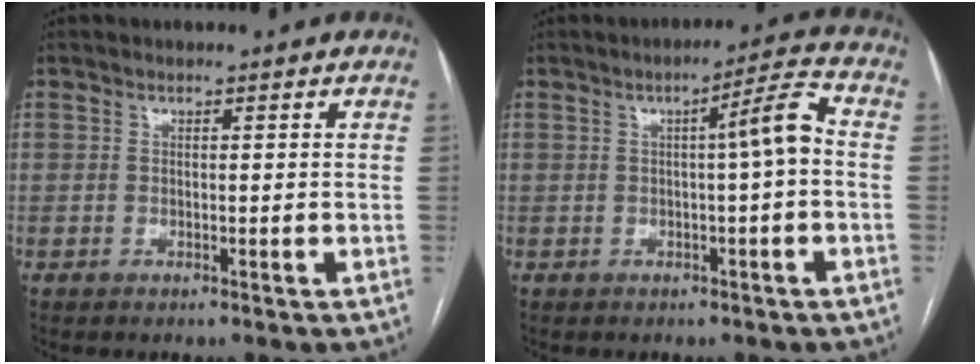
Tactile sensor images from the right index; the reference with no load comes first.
{"total": 5.5, "force": [0.1, 0.1, 5.5], "torque": [-0.079, 0.015, 0.000]}